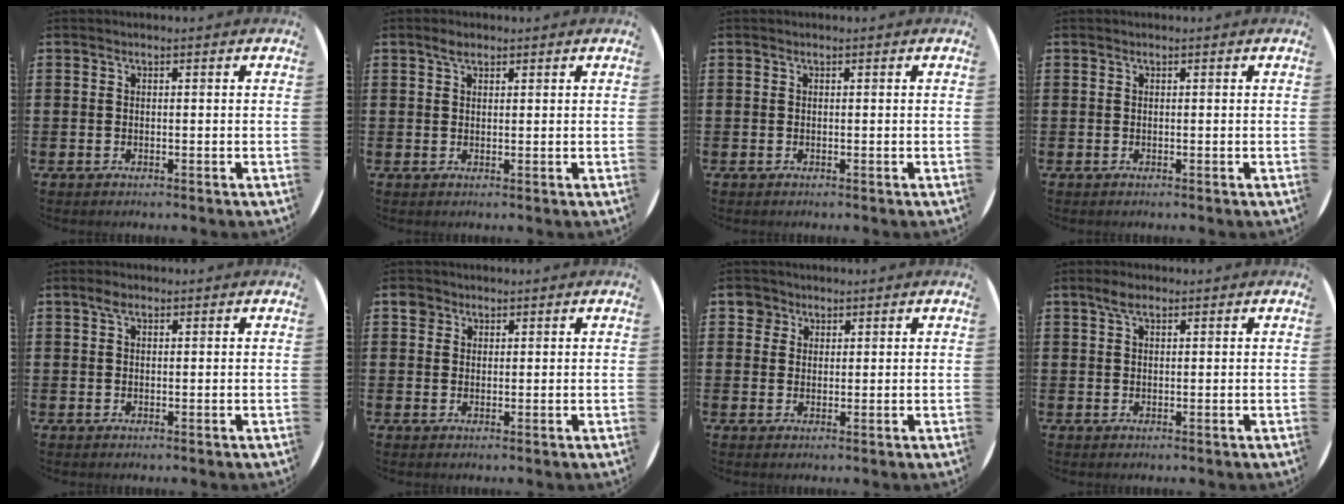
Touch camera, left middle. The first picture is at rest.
{"total": 1.8, "force": [1.3, 0.9, 0.9], "torque": [-0.011, 0.003, 0.023]}
{"total": 0.0}
{"total": 0.0}
{"total": 1.5, "force": [0.9, 0.9, 0.9], "torque": [-0.012, 0.003, 0.015]}
{"total": 1.9, "force": [1.4, 1.3, 0.2], "torque": [0.011, -0.001, 0.024]}
{"total": 2.6, "force": [1.9, 1.8, 0.1], "torque": [0.008, 0.001, 0.033]}
{"total": 2.3, "force": [1.5, 1.1, 1.4], "torque": [-0.022, 0.004, 0.024]}